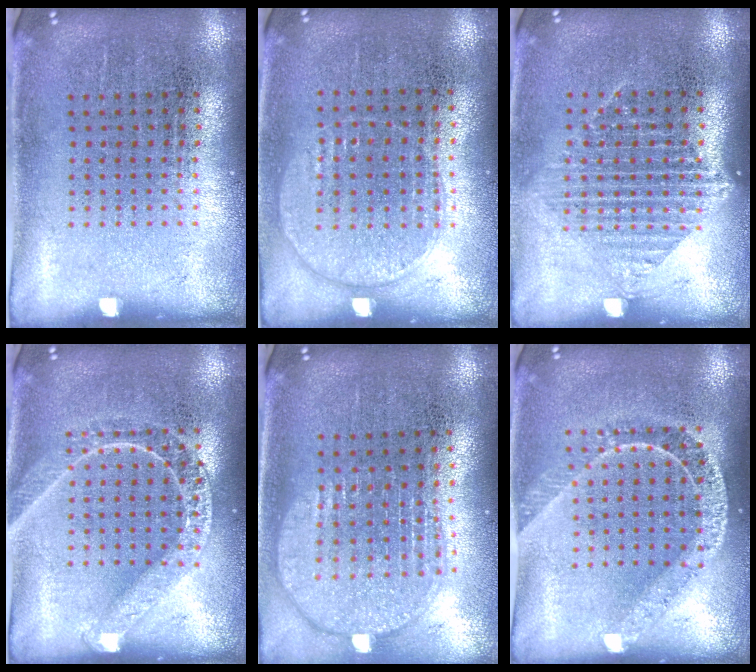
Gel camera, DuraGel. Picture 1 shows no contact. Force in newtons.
{"total": 1.0, "press": 0.9, "slide": 0.4}
{"total": 1.4, "press": 1.2, "slide": 0.7}
{"total": 2.5, "press": 2.5, "slide": 0.4}
{"total": 1.9, "press": 1.7, "slide": 1.0}
{"total": 1.7, "press": 1.4, "slide": 1.0}